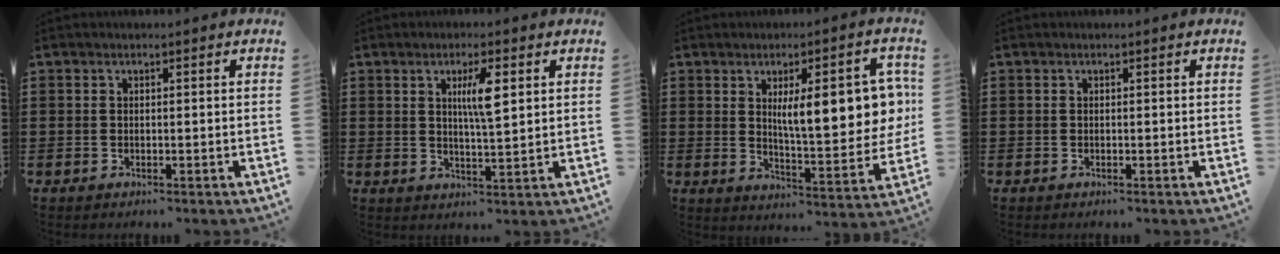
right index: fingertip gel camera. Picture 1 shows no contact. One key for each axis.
{"total": 5.1, "fx": 1.7, "fy": 1.0, "fz": 4.7, "tx": -0.090, "ty": 0.004, "tz": 0.024}
{"total": 12.1, "fx": 2.8, "fy": 3.8, "fz": 11.1, "tx": -0.167, "ty": -0.002, "tz": 0.041}
{"total": 0.0}